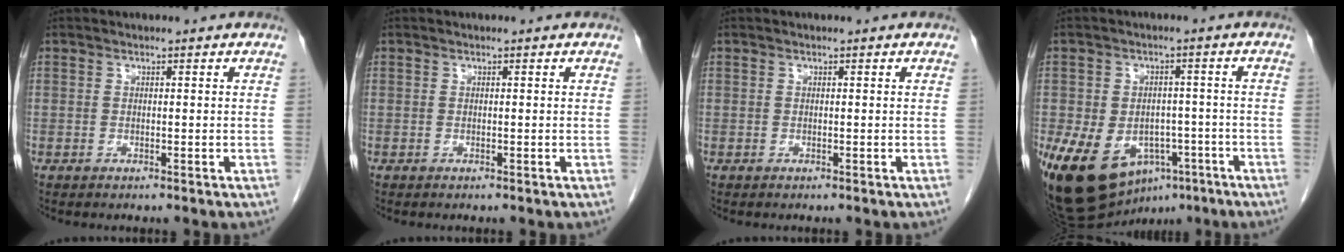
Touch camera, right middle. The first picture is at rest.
{"total": 0.0}
{"total": 0.0}
{"total": 17.4, "force": [-8.2, 11.5, 10.1], "torque": [-0.211, 0.004, -0.110]}